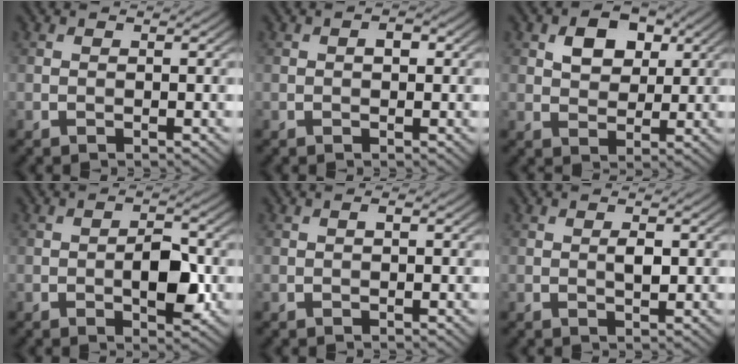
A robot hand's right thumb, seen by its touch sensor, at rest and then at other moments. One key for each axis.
{"total": 1.4, "fx": 0.2, "fy": 0.7, "fz": 1.1, "tx": -0.013, "ty": 0.002, "tz": 0.000}
{"total": 5.2, "fx": 2.1, "fy": 3.6, "fz": 3.2, "tx": -0.058, "ty": 0.004, "tz": 0.030}
{"total": 5.2, "fx": -1.1, "fy": 2.3, "fz": 4.6, "tx": -0.070, "ty": 0.002, "tz": -0.019}
{"total": 0.6, "fx": 0.0, "fy": 0.1, "fz": 0.6, "tx": -0.010, "ty": 0.001, "tz": 0.000}
{"total": 1.6, "fx": 0.2, "fy": 0.6, "fz": 1.5, "tx": -0.027, "ty": -0.002, "tz": 0.002}